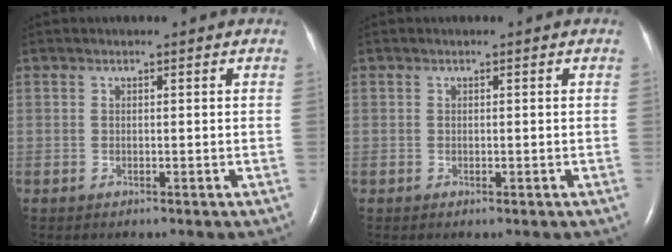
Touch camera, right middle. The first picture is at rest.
{"total": 0.0}